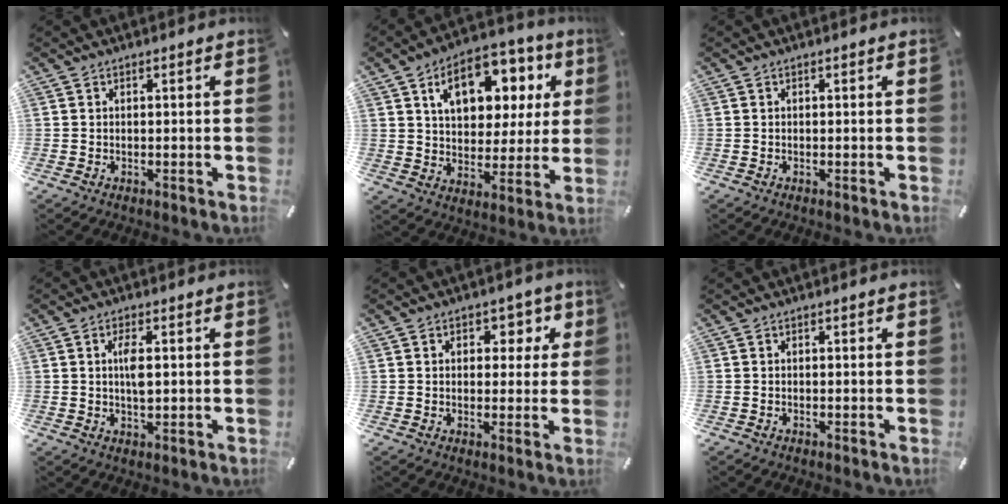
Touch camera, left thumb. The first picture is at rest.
{"total": 15.4, "force": [7.0, 10.2, 9.2], "torque": [-0.140, -0.021, 0.122]}
{"total": 0.0}
{"total": 4.2, "force": [0.7, 1.5, 3.9], "torque": [-0.087, 0.001, 0.007]}
{"total": 6.0, "force": [1.8, 4.4, 3.6], "torque": [-0.027, -0.007, 0.019]}
{"total": 0.0}